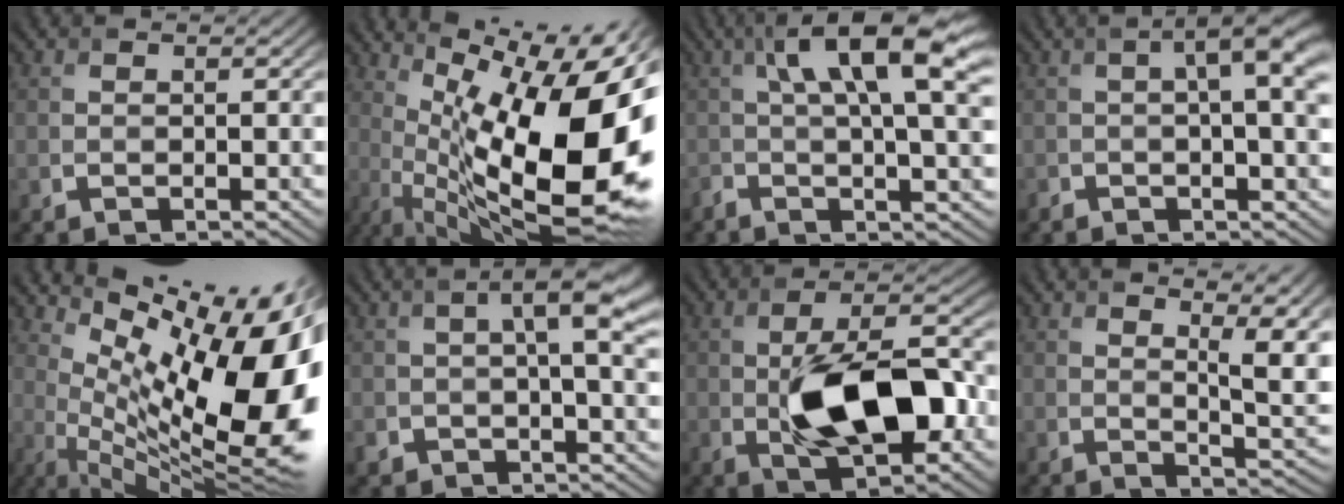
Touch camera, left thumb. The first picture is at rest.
{"total": 19.8, "force": [1.6, 7.3, 18.4], "torque": [-0.269, -0.007, 0.035]}
{"total": 10.6, "force": [2.2, 2.6, 10.1], "torque": [-0.158, 0.012, 0.039]}
{"total": 6.4, "force": [0.7, 1.6, 6.1], "torque": [-0.087, 0.008, 0.011]}
{"total": 17.5, "force": [4.4, 6.4, 15.7], "torque": [-0.243, -0.001, 0.095]}
{"total": 6.1, "force": [1.5, 2.6, 5.3], "torque": [-0.092, -0.004, 0.028]}
{"total": 12.3, "force": [-1.6, 5.6, 10.8], "torque": [-0.192, -0.002, -0.022]}
{"total": 10.3, "force": [4.6, 3.3, 8.6], "torque": [-0.118, 0.014, 0.076]}